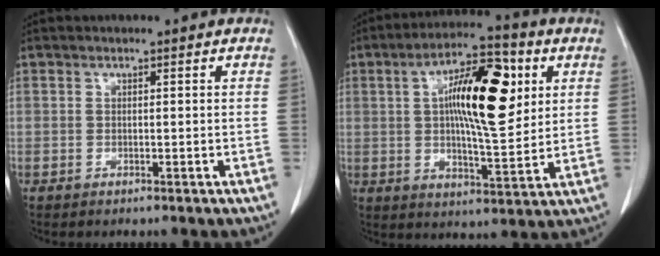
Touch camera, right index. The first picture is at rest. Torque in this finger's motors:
{"motor_torque": [1.07, 0.10, 0.56, 0.19]}